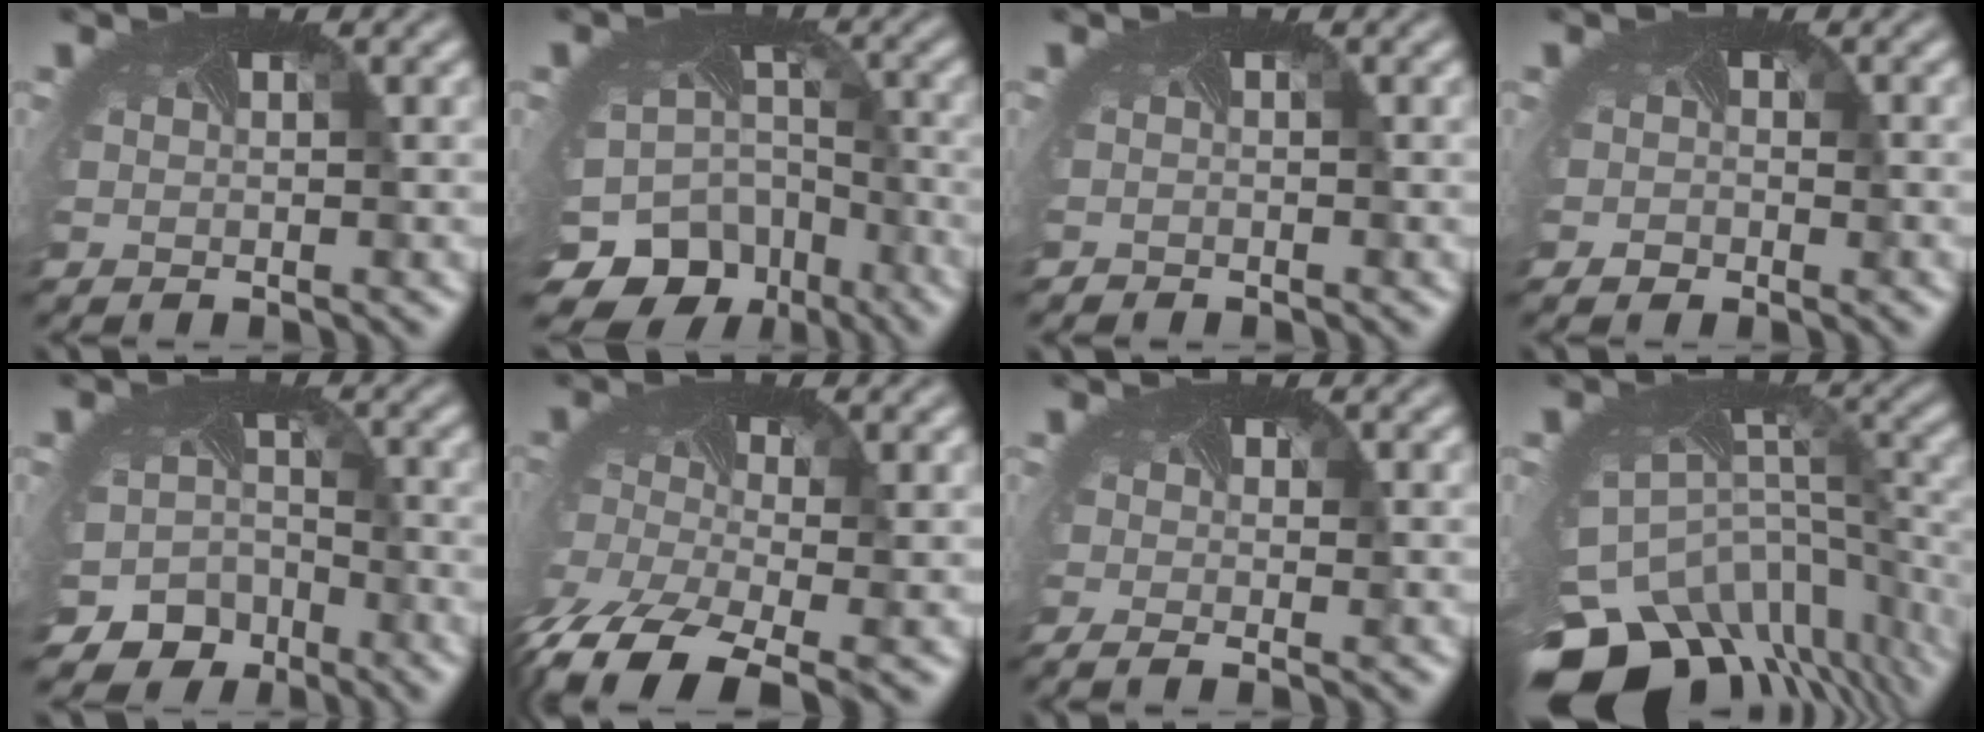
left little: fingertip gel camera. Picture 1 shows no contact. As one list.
[{"total": 12.0, "force": [-8.1, 8.4, 2.8], "torque": [-0.089, -0.037, -0.104]}, {"total": 0.8, "force": [-0.7, 0.3, -0.4], "torque": [-0.002, -0.006, -0.012]}, {"total": 1.5, "force": [-1.0, 1.1, 0.2], "torque": [-0.015, -0.012, -0.019]}, {"total": 7.8, "force": [-5.9, 5.1, 0.1], "torque": [-0.005, -0.021, -0.078]}, {"total": 9.3, "force": [-6.6, 3.8, 5.3], "torque": [-0.152, -0.054, -0.113]}, {"total": 2.1, "force": [-0.8, 0.8, 1.7], "torque": [-0.033, -0.009, -0.014]}, {"total": 13.5, "force": [-8.6, 8.0, 6.7], "torque": [-0.186, -0.047, -0.104]}]